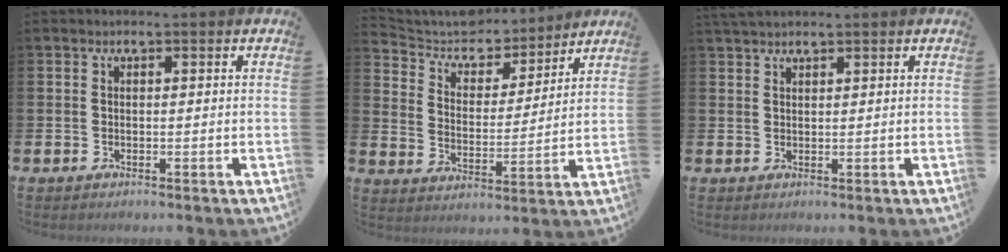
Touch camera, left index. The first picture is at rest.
{"total": 6.2, "force": [5.7, 2.2, 0.8], "torque": [-0.045, -0.050, 0.096]}
{"total": 3.0, "force": [2.9, 0.5, 0.7], "torque": [-0.016, -0.008, 0.054]}